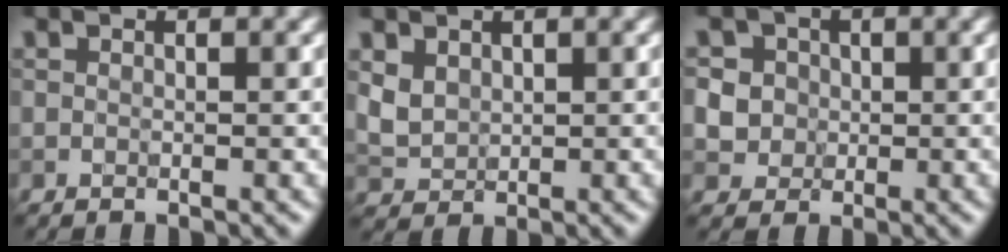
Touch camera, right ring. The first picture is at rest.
{"total": 2.3, "force": [1.0, 1.7, 1.2], "torque": [-0.030, -0.003, 0.024]}
{"total": 6.0, "force": [1.5, 5.4, 2.2], "torque": [-0.044, 0.031, 0.012]}